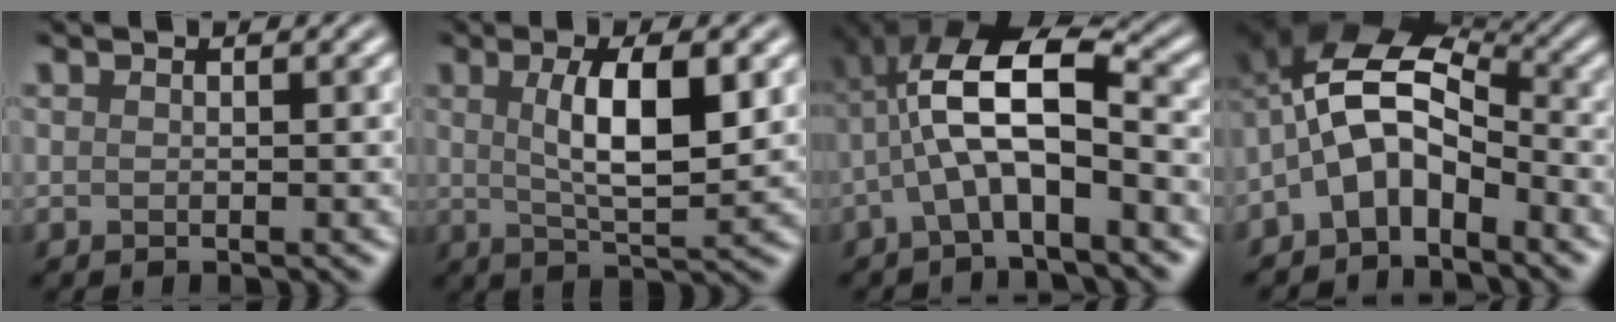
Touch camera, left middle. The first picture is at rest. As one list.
[{"total": 5.9, "force": [1.2, 1.4, 5.6], "torque": [-0.091, 0.011, 0.035]}, {"total": 7.3, "force": [-0.9, 2.5, 6.7], "torque": [-0.136, 0.035, -0.013]}, {"total": 7.2, "force": [-2.7, 4.0, 5.3], "torque": [-0.100, 0.026, -0.055]}]